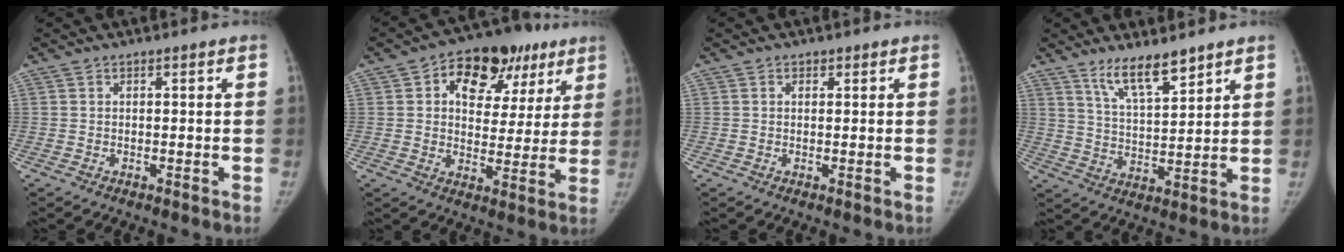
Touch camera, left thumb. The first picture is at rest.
{"total": 17.4, "force": [8.0, 11.2, 10.5], "torque": [-0.091, 0.004, 0.113]}
{"total": 0.8, "force": [0.4, 0.6, 0.3], "torque": [-0.001, -0.002, 0.005]}
{"total": 8.6, "force": [6.6, 1.9, 5.2], "torque": [-0.083, -0.049, 0.127]}